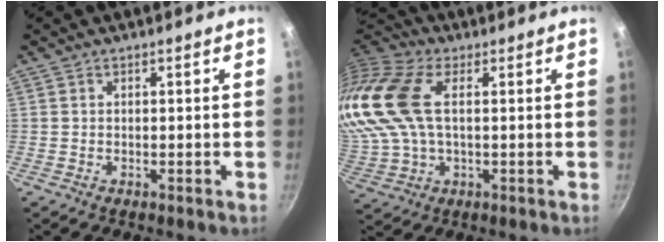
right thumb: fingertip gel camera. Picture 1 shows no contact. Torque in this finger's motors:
{"motor_torque": [-0.71, 2.75, 2.77, 0.00, 0.44]}